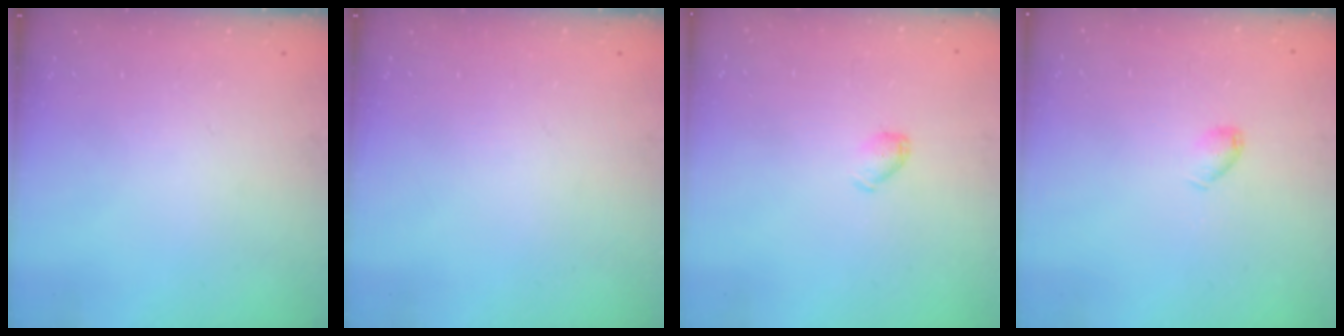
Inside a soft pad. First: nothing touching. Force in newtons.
{"total": 0.0}
{"total": 4.6, "press": 4.5, "slide": 0.8}
{"total": 3.5, "press": 3.5, "slide": 0.6}